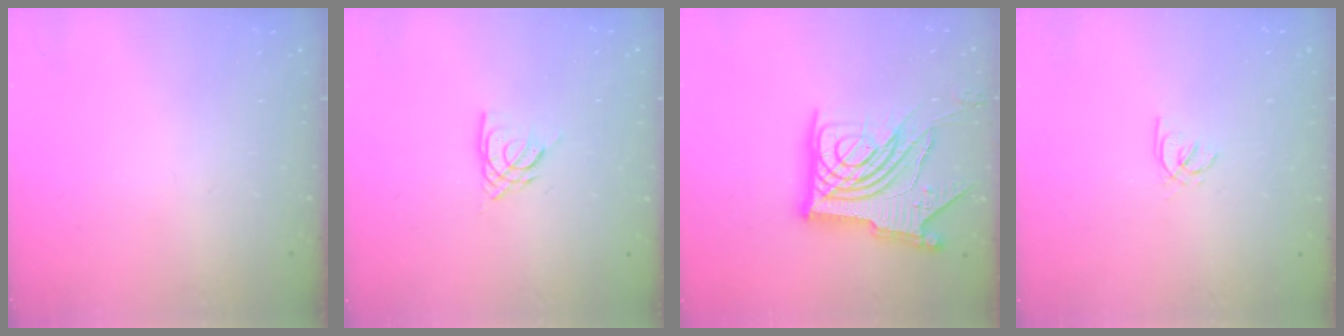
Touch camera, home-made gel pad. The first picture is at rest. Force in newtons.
{"total": 4.7, "press": 4.7, "slide": 0.4}
{"total": 21.1, "press": 21.0, "slide": 2.7}
{"total": 1.8, "press": 1.8, "slide": 0.5}